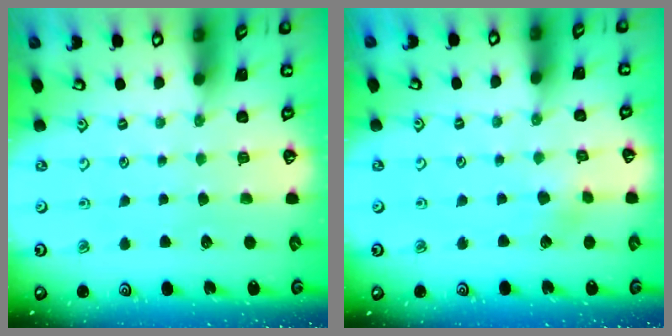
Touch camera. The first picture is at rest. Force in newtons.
{"total": 3.2, "press": 3.2, "slide": 0.5}